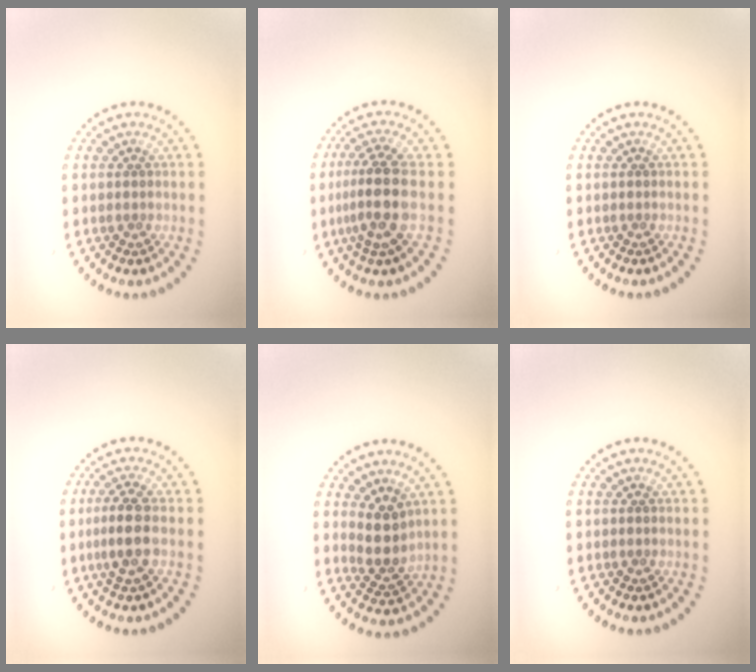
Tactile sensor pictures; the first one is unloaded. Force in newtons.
{"total": 4.0, "press": 3.2, "slide": 2.4}
{"total": 0.0}
{"total": 2.9, "press": 2.7, "slide": 1.1}
{"total": 2.9, "press": 2.4, "slide": 1.6}
{"total": 0.0}